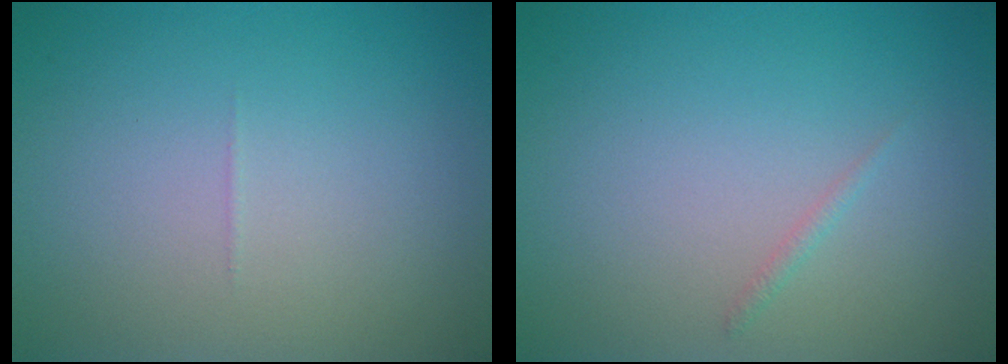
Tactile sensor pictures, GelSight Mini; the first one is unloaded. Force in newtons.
{"total": 0.5, "press": 0.5, "slide": 0.0}